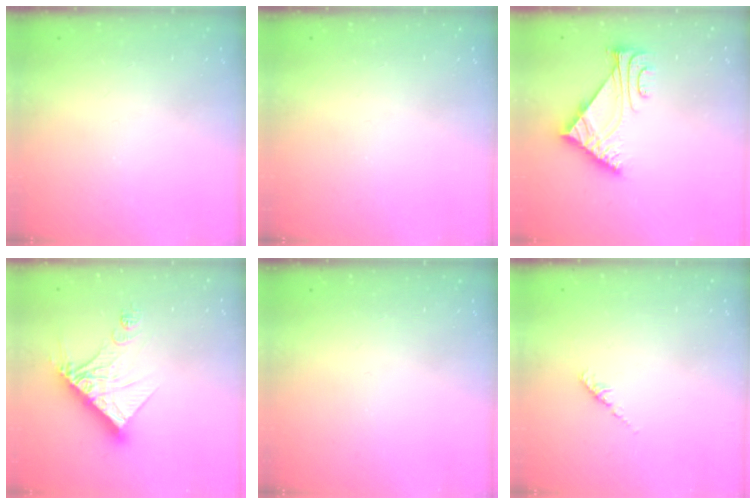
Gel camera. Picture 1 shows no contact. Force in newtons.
{"total": 0.0}
{"total": 6.5, "press": 6.5, "slide": 0.4}
{"total": 14.3, "press": 14.2, "slide": 1.4}
{"total": 0.0}
{"total": 2.2, "press": 2.1, "slide": 0.6}